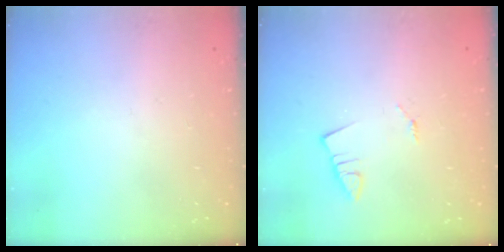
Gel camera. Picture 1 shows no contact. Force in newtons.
{"total": 1.3, "press": 1.3, "slide": 0.1}